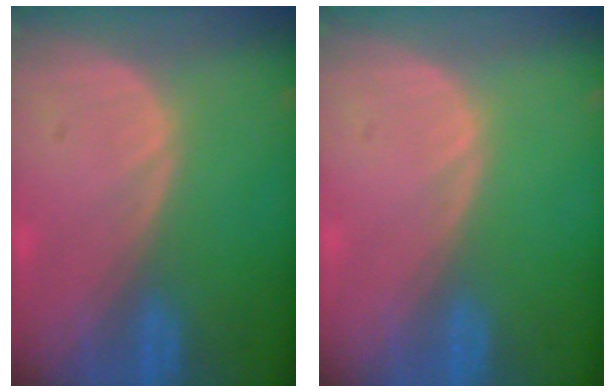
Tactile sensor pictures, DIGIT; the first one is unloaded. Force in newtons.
{"total": 0.0}